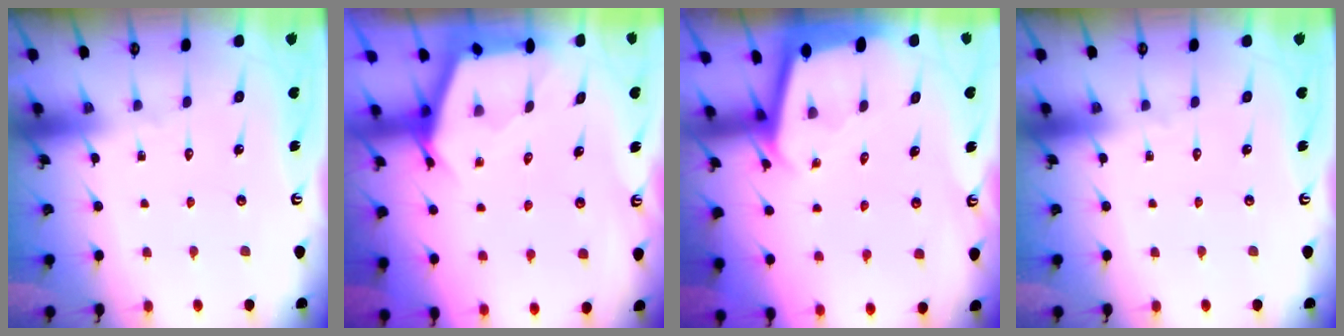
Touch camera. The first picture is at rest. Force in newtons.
{"total": 2.6, "press": 2.5, "slide": 0.3}
{"total": 1.8, "press": 1.8, "slide": 0.2}
{"total": 0.0}